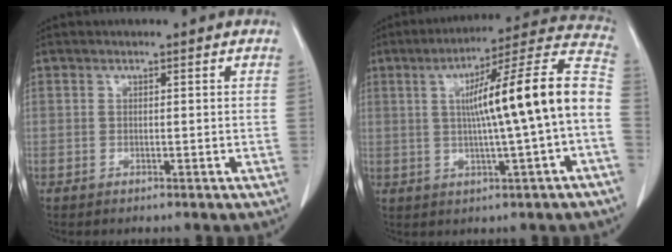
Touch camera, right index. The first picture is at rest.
{"total": 16.6, "force": [-0.2, -0.1, 16.6], "torque": [-0.243, 0.031, -0.007]}